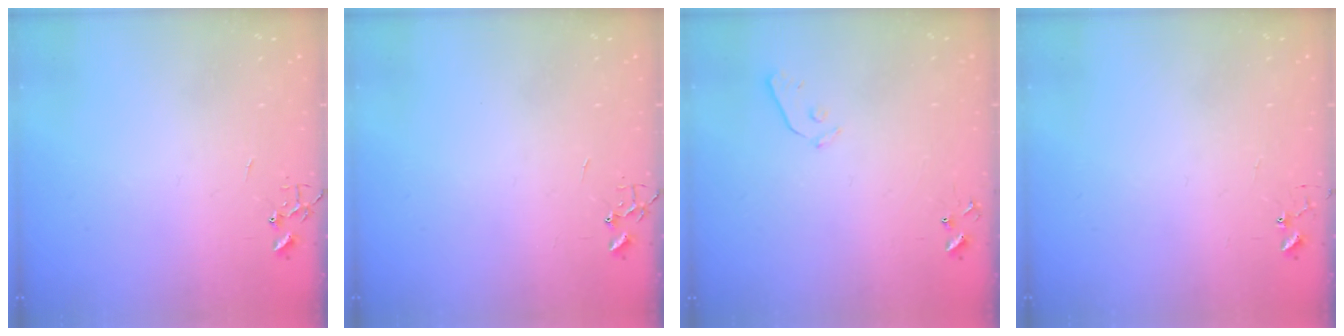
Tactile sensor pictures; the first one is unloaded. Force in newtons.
{"total": 0.0}
{"total": 4.9, "press": 4.9, "slide": 0.5}
{"total": 4.8, "press": 4.8, "slide": 0.2}